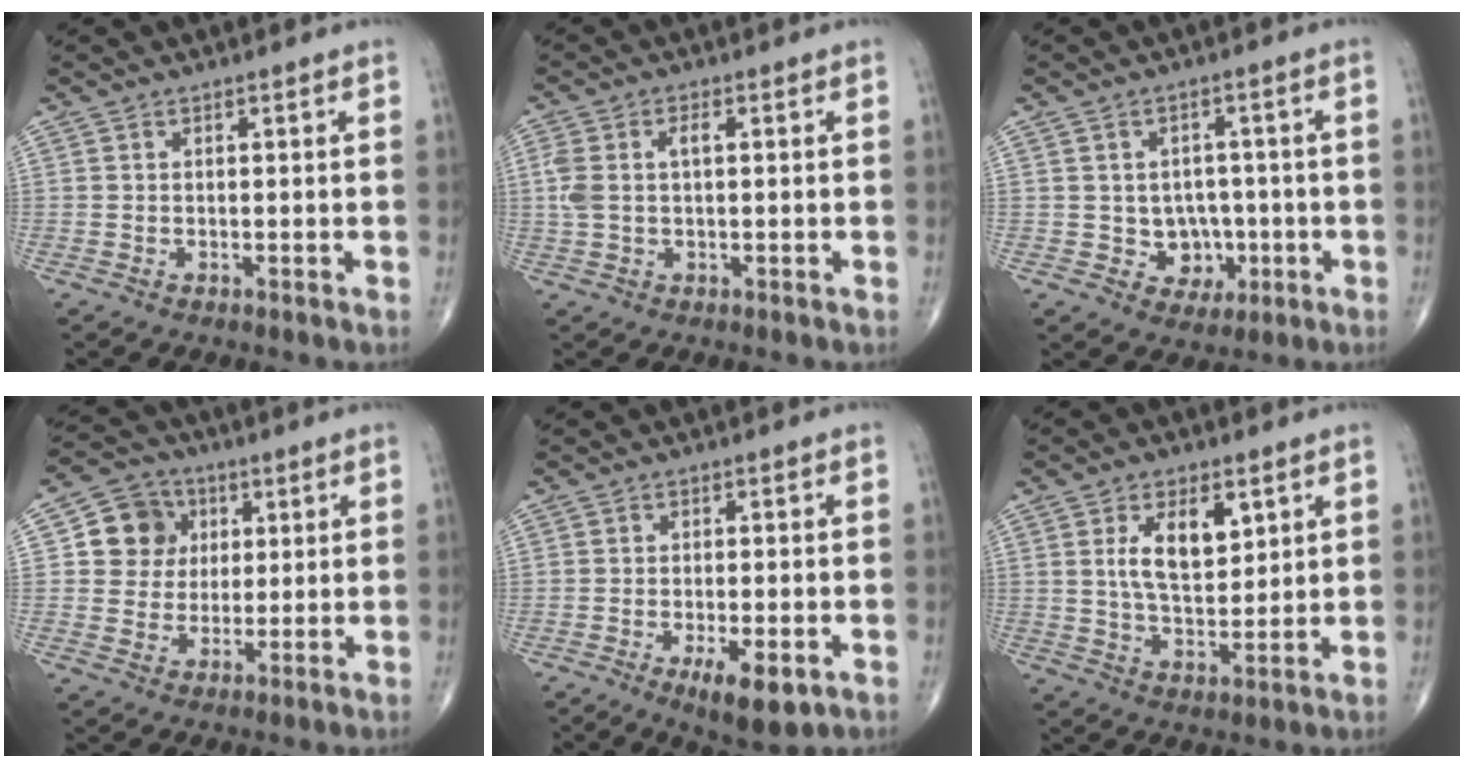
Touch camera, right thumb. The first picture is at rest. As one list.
[{"total": 5.3, "force": [0.7, 2.8, 4.4], "torque": [-0.117, 0.020, 0.015]}, {"total": 6.2, "force": [-1.1, 5.4, 2.7], "torque": [0.004, 0.013, -0.008]}, {"total": 9.3, "force": [2.2, 8.5, 3.0], "torque": [-0.012, 0.000, 0.033]}, {"total": 8.0, "force": [-3.3, 2.7, 6.7], "torque": [-0.101, -0.007, -0.046]}, {"total": 9.6, "force": [3.3, 4.9, 7.5], "torque": [-0.107, -0.017, 0.062]}]